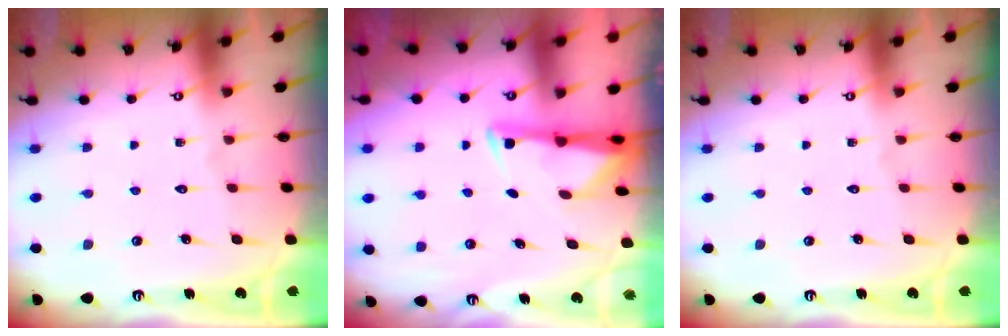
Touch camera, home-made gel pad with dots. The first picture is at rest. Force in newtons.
{"total": 3.1, "press": 3.1, "slide": 0.5}
{"total": 0.0}